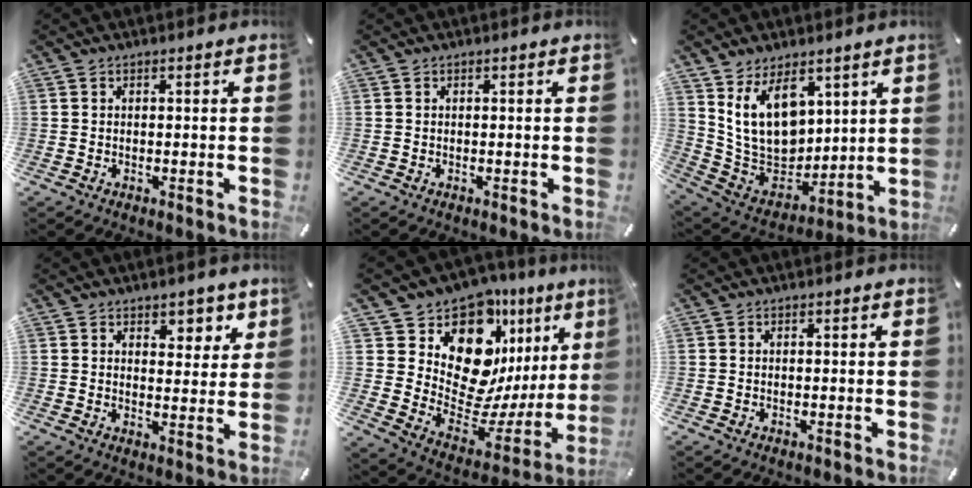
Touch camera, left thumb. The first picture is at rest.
{"total": 0.0}
{"total": 14.5, "force": [6.8, 10.2, 7.8], "torque": [-0.163, -0.040, 0.135]}
{"total": 5.0, "force": [3.6, 3.2, 1.5], "torque": [0.005, -0.026, 0.054]}
{"total": 16.4, "force": [9.6, 9.8, 9.0], "torque": [-0.124, -0.112, 0.166]}
{"total": 0.0}